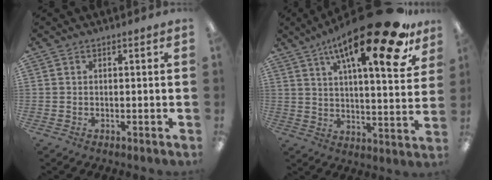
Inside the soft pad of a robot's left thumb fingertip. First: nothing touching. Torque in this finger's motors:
{"motor_torque": [0.33, 0.83, 1.75, -1.02, 0.16]}